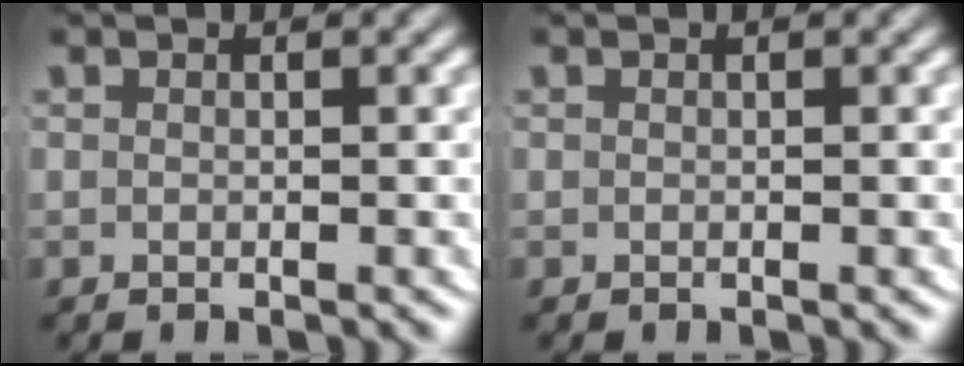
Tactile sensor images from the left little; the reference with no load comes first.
{"total": 0.0}